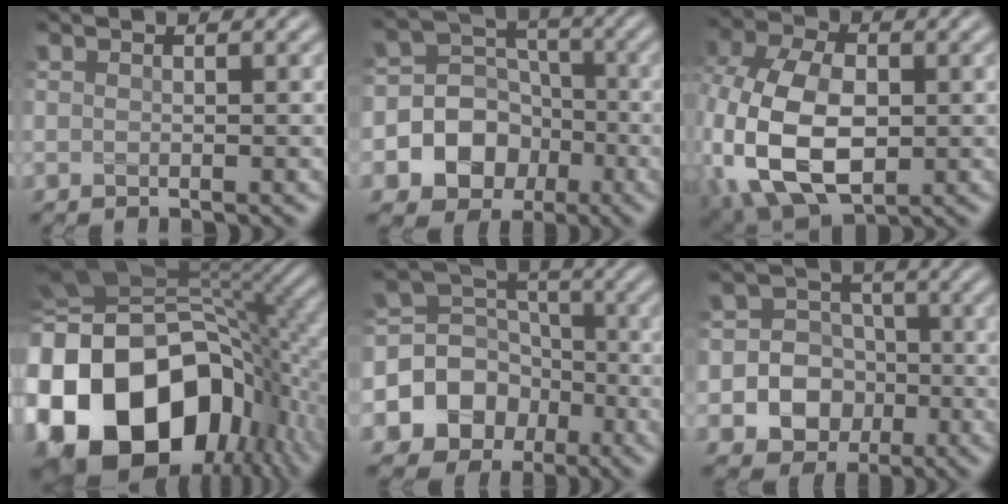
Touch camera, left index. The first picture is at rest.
{"total": 9.9, "force": [-3.3, 8.9, 2.8], "torque": [-0.047, 0.006, -0.081]}
{"total": 13.1, "force": [-1.8, 8.7, 9.7], "torque": [-0.229, -0.020, -0.029]}
{"total": 20.9, "force": [-5.3, 14.3, 14.3], "torque": [-0.293, -0.013, -0.084]}
{"total": 9.1, "force": [-3.5, 7.9, 2.8], "torque": [-0.056, 0.011, -0.088]}
{"total": 8.1, "force": [-2.1, 7.4, 2.4], "torque": [-0.030, 0.010, -0.059]}